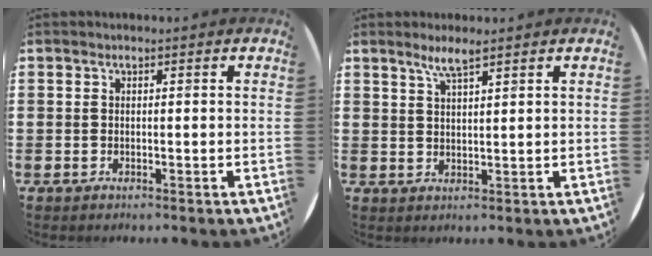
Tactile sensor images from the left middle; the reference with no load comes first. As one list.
[{"total": 3.2, "force": [2.5, 0.2, 1.9], "torque": [-0.042, 0.004, 0.045]}]